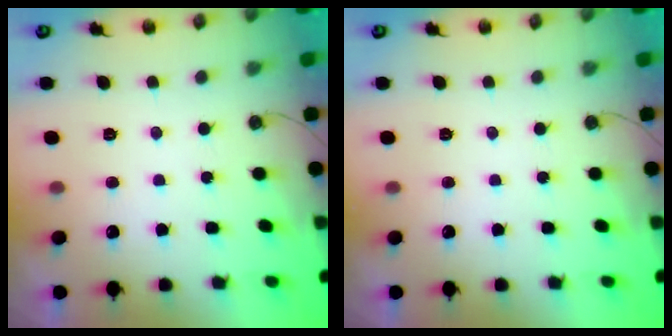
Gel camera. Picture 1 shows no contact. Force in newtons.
{"total": 0.0}